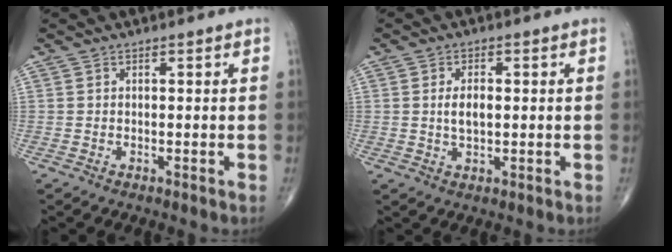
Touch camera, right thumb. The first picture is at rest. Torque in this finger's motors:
{"motor_torque": [0.02, 0.02, 0.03, -0.03, 0.02]}